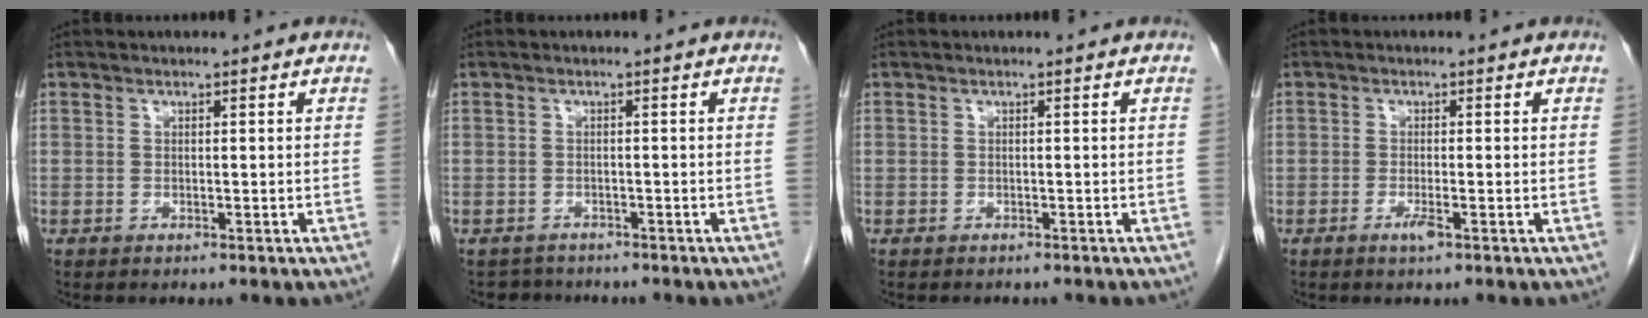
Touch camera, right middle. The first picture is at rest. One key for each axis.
{"total": 2.2, "fx": -2.0, "fy": 0.8, "fz": -0.6, "tx": 0.001, "ty": -0.004, "tz": -0.032}
{"total": 2.2, "fx": -1.9, "fy": 0.9, "fz": 0.7, "tx": -0.012, "ty": -0.003, "tz": -0.020}
{"total": 1.8, "fx": -0.9, "fy": 0.0, "fz": 1.5, "tx": -0.030, "ty": -0.003, "tz": -0.018}